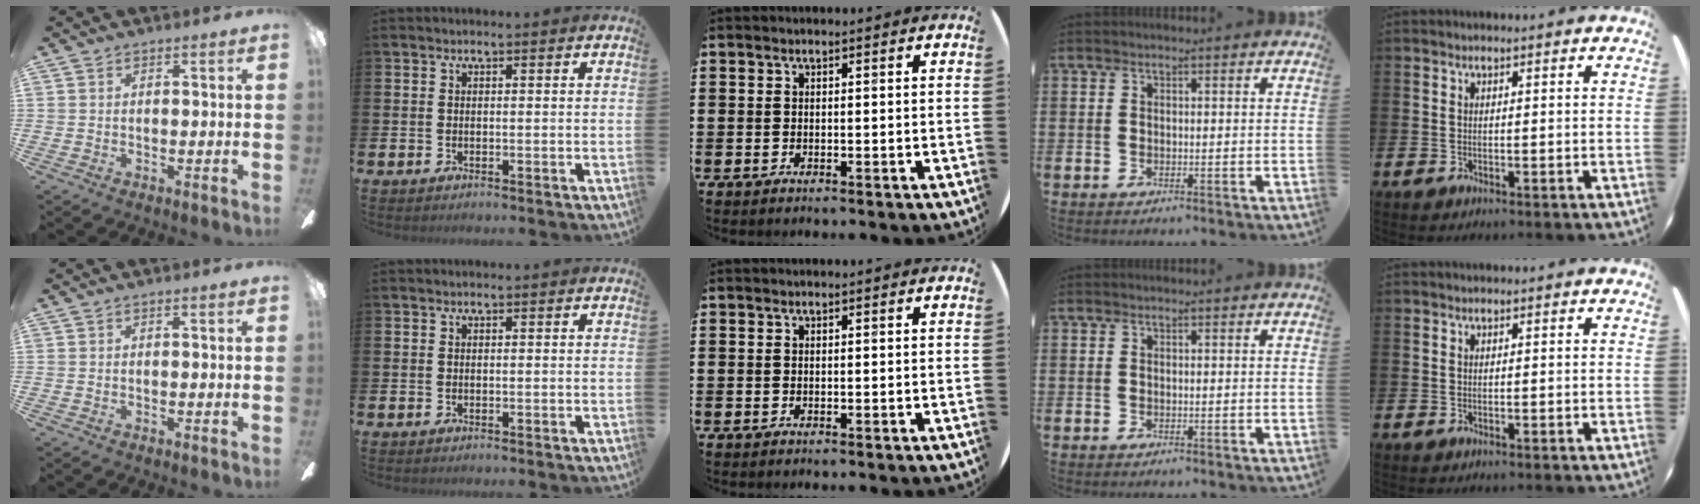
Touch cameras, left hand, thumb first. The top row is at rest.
{}